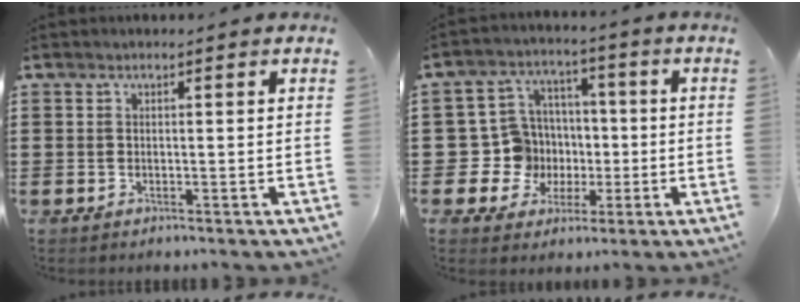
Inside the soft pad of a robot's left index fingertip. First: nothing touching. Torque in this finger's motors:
{"motor_torque": [0.77, 0.76, 0.32, 0.00]}